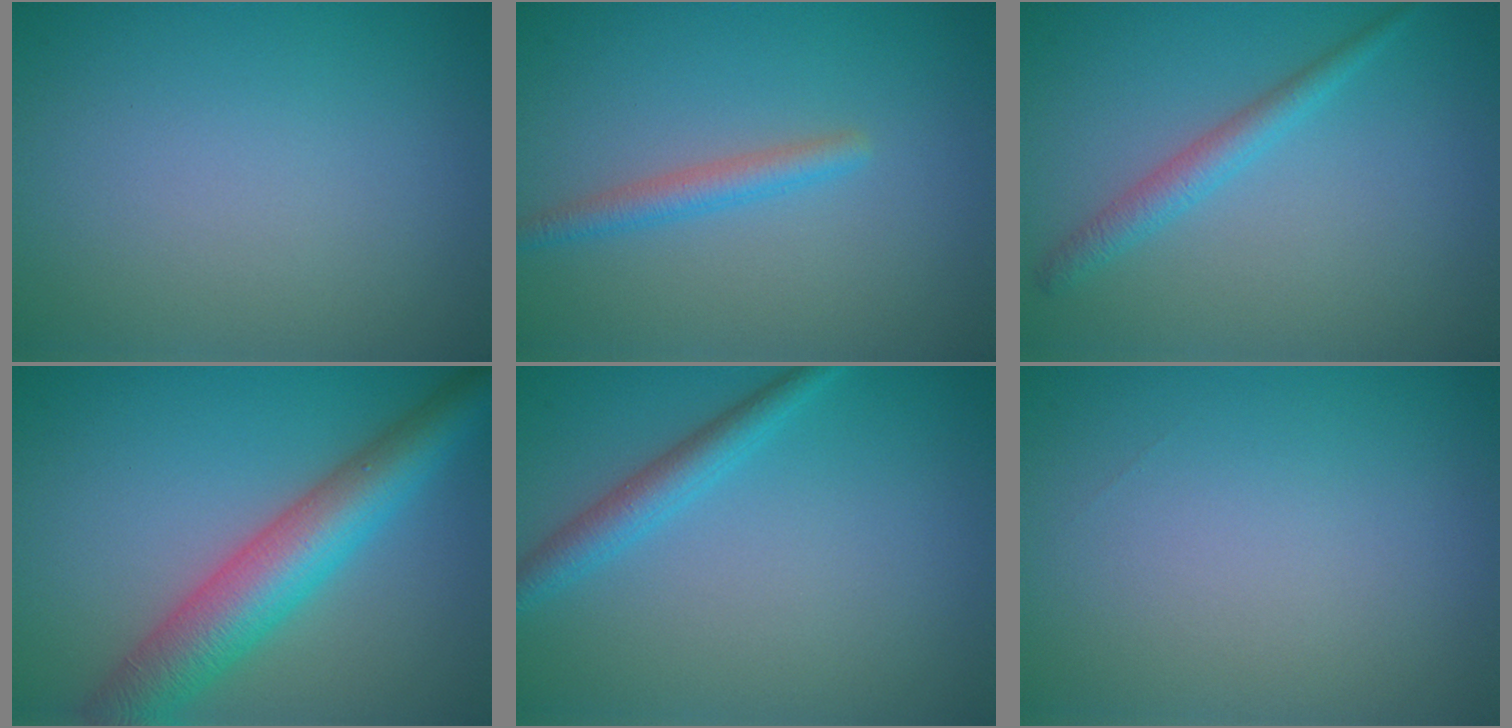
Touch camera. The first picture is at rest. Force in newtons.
{"total": 2.0, "press": 2.0, "slide": 0.1}
{"total": 2.2, "press": 2.2, "slide": 0.1}
{"total": 7.5, "press": 7.5, "slide": 0.1}
{"total": 2.5, "press": 2.5, "slide": 0.0}
{"total": 0.0}